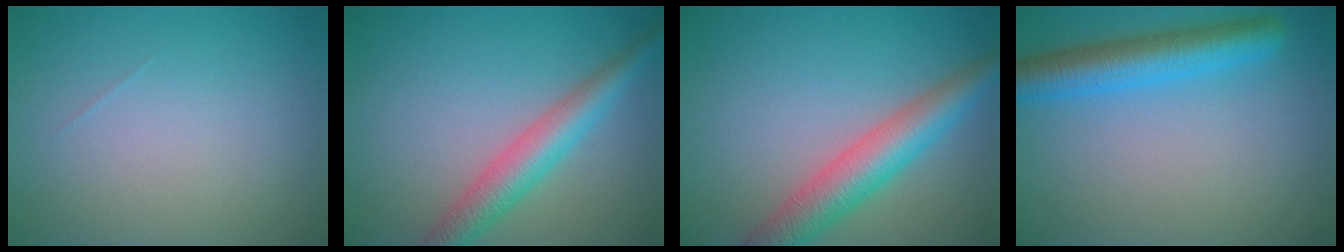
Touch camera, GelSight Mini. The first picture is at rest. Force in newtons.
{"total": 4.4, "press": 4.4, "slide": 0.2}
{"total": 5.6, "press": 5.6, "slide": 0.3}
{"total": 5.2, "press": 5.2, "slide": 0.2}